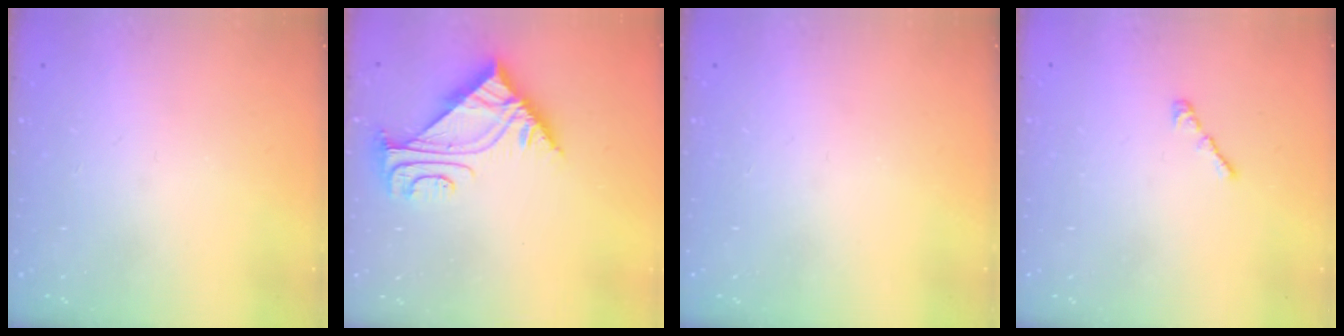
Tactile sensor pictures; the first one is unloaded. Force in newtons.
{"total": 5.2, "press": 5.2, "slide": 0.8}
{"total": 0.0}
{"total": 2.2, "press": 2.1, "slide": 0.6}